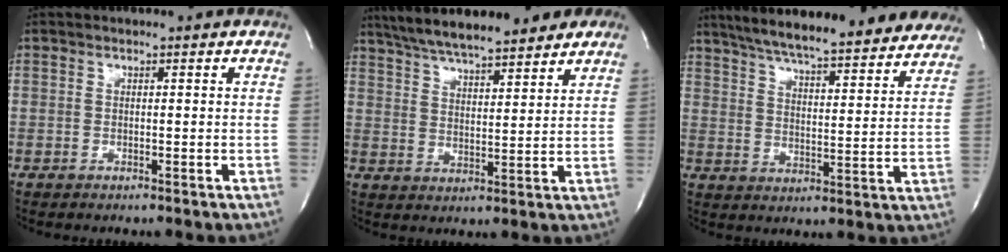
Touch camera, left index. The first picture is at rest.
{"total": 16.1, "force": [13.4, 3.3, 8.3], "torque": [-0.140, 0.024, 0.202]}
{"total": 26.7, "force": [23.3, 4.6, 12.2], "torque": [-0.193, -0.015, 0.298]}